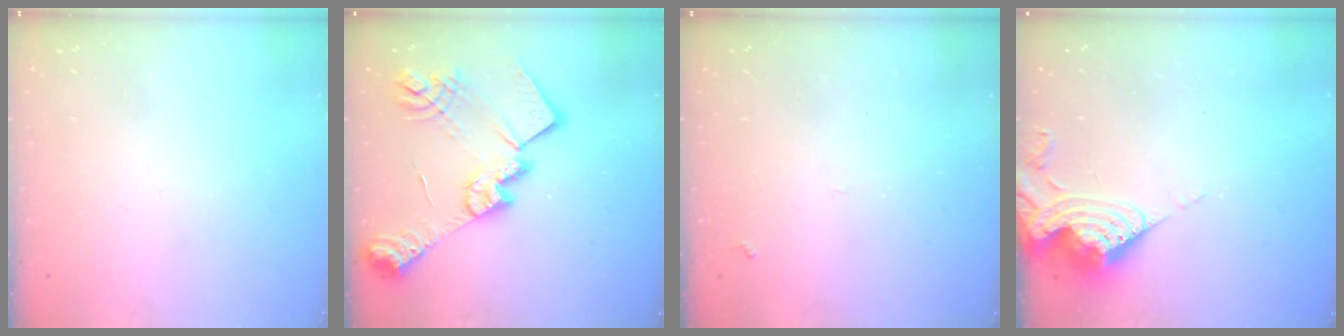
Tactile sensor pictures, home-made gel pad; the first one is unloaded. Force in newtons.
{"total": 23.9, "press": 23.8, "slide": 2.0}
{"total": 5.2, "press": 5.1, "slide": 0.8}
{"total": 10.0, "press": 9.9, "slide": 1.0}